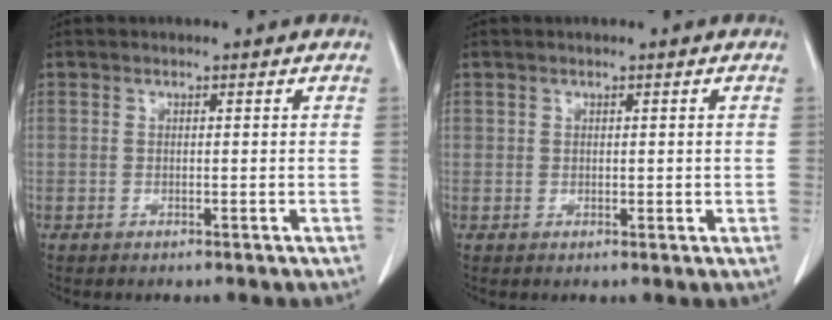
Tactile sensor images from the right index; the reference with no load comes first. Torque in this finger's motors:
{"motor_torque": [-0.15, 0.14, -0.04, 0.00]}